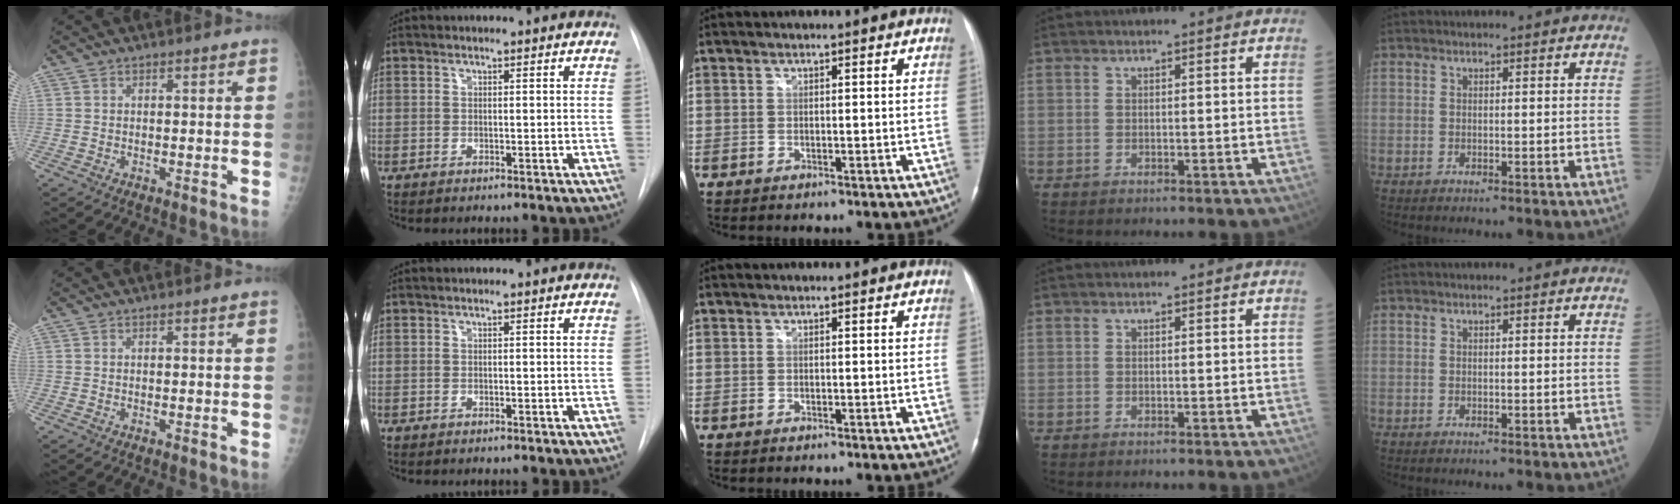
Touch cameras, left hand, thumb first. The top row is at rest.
{}